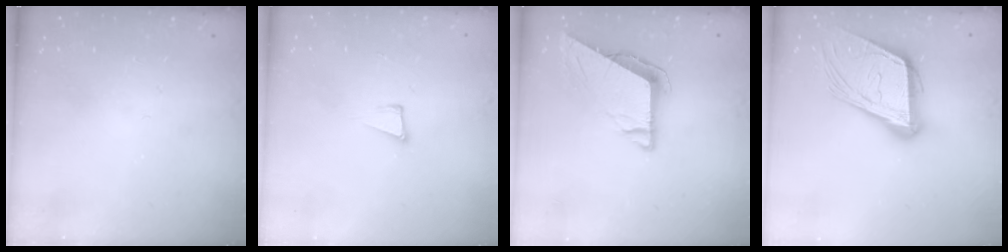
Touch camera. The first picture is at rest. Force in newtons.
{"total": 4.1, "press": 2.6, "slide": 3.2}
{"total": 7.5, "press": 7.5, "slide": 0.3}
{"total": 18.8, "press": 18.4, "slide": 4.2}